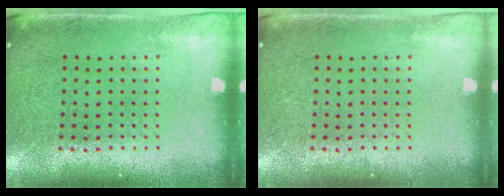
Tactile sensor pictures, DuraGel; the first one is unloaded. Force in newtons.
{"total": 0.0}